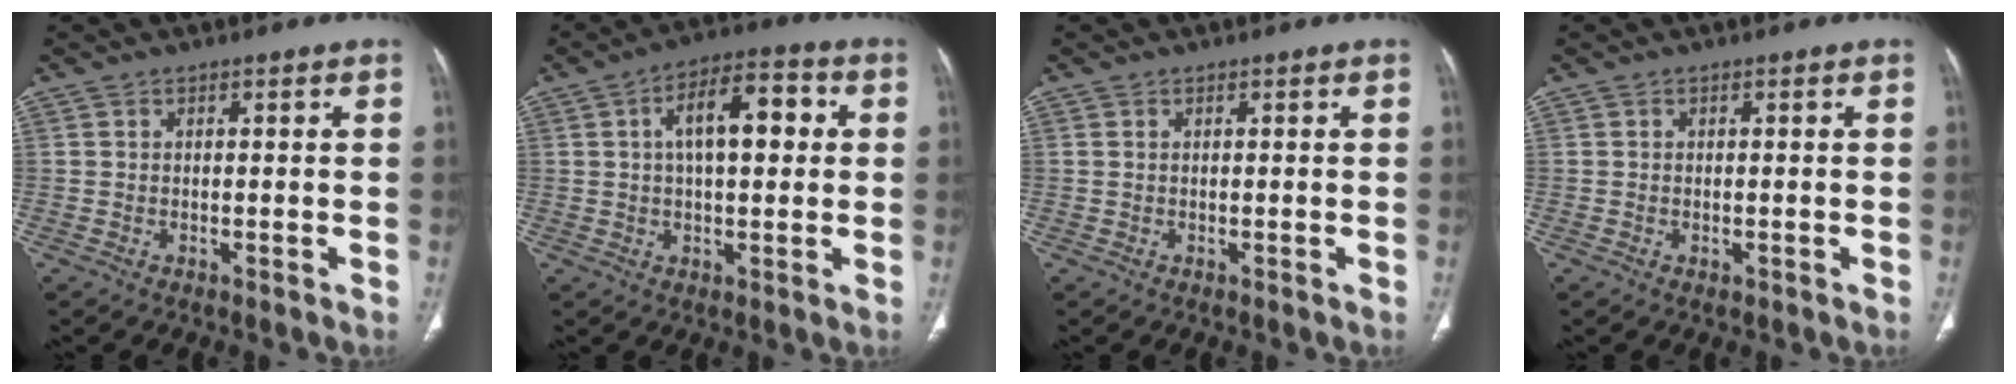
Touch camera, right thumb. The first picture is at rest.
{"total": 9.1, "force": [1.8, 4.2, 7.9], "torque": [-0.116, 0.019, 0.022]}
{"total": 0.0}
{"total": 0.5, "force": [-0.2, 0.3, 0.4], "torque": [-0.007, -0.001, 0.000]}